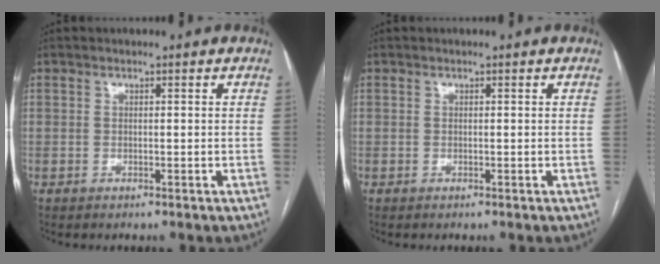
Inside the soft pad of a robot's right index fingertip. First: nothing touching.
{"total": 0.0}